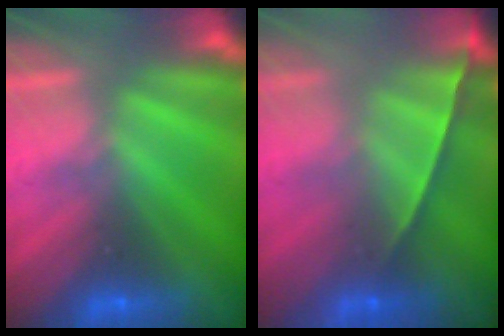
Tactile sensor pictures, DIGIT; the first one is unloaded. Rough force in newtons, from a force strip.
{"total": 1.4}